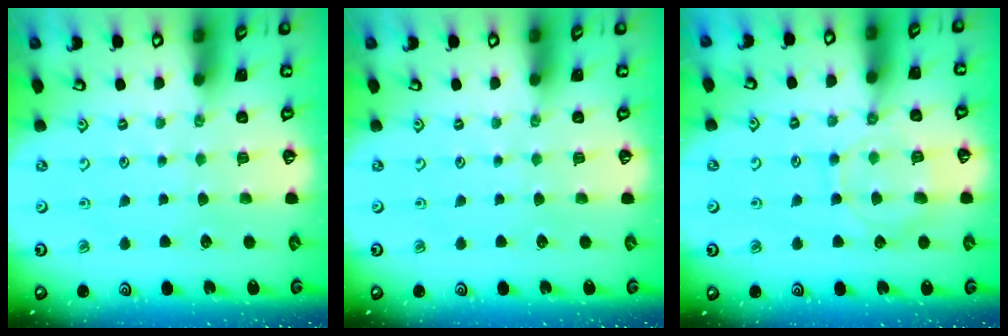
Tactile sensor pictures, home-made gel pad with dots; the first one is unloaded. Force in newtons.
{"total": 0.0}
{"total": 10.0, "press": 10.0, "slide": 1.0}